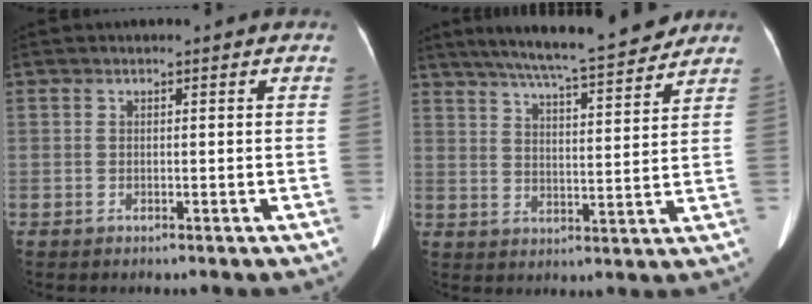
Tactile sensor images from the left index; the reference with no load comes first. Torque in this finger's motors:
{"motor_torque": [0.07, -0.28, 0.00, 0.09]}